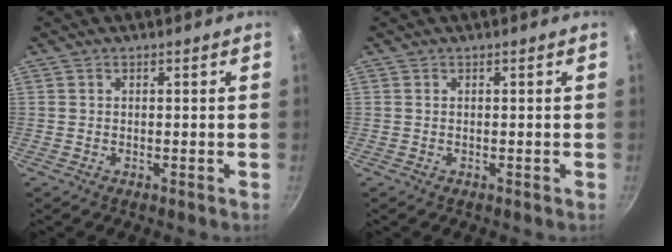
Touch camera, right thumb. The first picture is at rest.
{"total": 0.0}